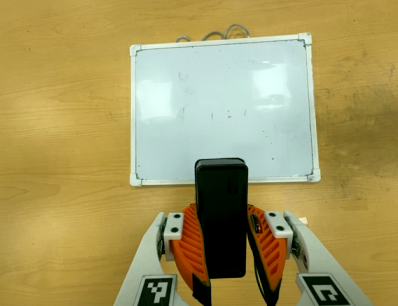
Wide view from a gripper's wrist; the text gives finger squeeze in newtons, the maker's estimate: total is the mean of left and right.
{"total": 8.1, "left": 7.0, "right": 9.2}